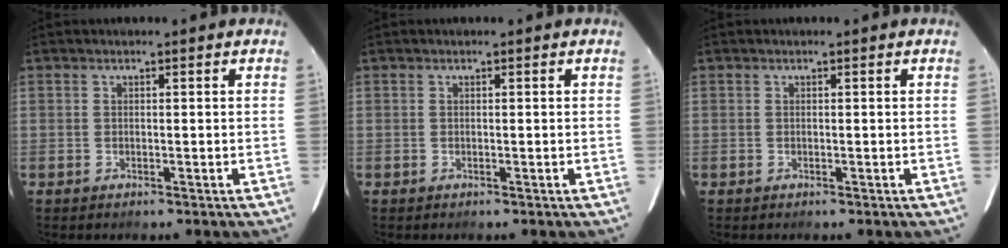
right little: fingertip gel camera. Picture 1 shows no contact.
{"total": 0.0}
{"total": 0.0}